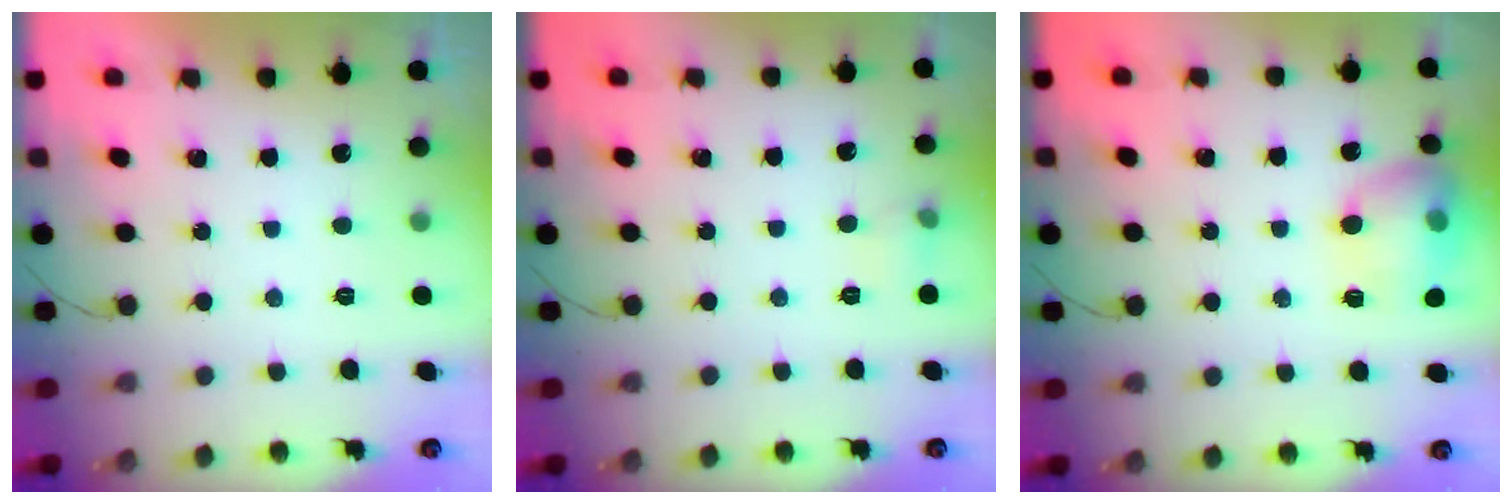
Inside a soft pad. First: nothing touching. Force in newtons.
{"total": 5.1, "press": 4.8, "slide": 1.6}
{"total": 14.3, "press": 14.2, "slide": 1.5}